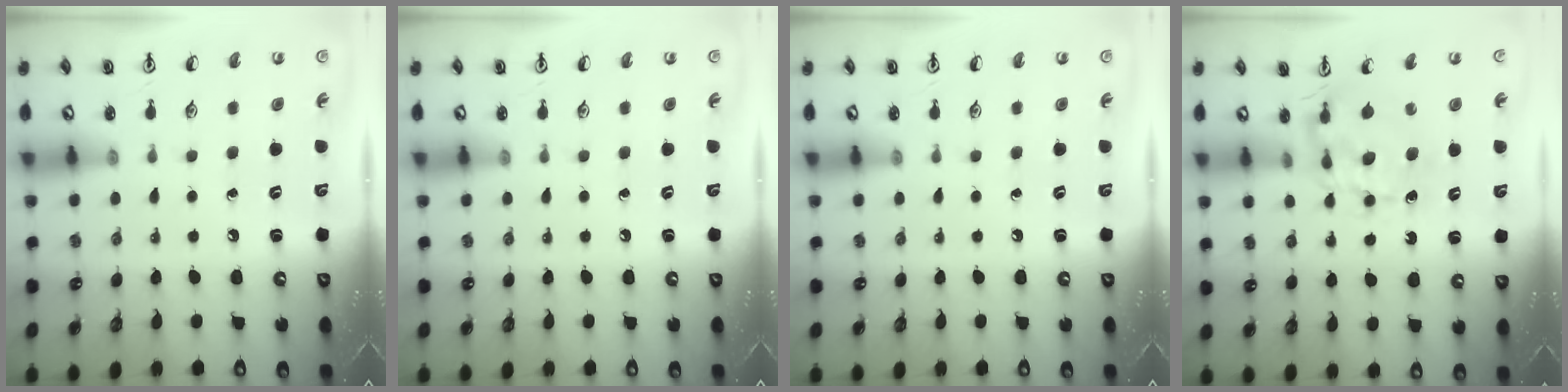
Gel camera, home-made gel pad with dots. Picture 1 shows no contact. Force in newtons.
{"total": 0.0}
{"total": 0.0}
{"total": 6.8, "press": 6.8, "slide": 0.5}